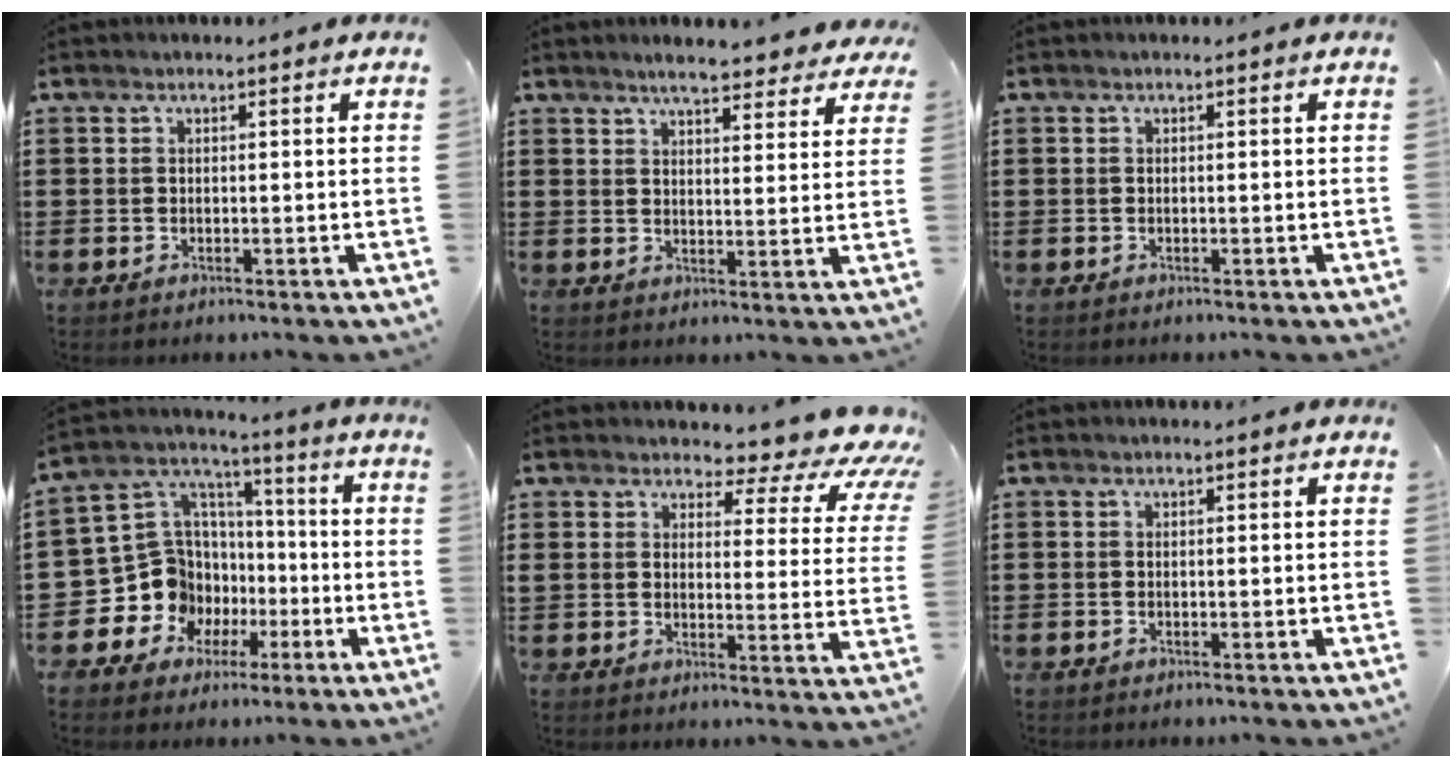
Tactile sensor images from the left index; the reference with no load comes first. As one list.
[{"total": 5.1, "force": [4.7, 0.4, 1.9], "torque": [-0.051, -0.012, 0.085]}, {"total": 0.0}, {"total": 11.5, "force": [-3.2, 10.8, 2.5], "torque": [-0.110, -0.010, -0.045]}, {"total": 4.9, "force": [3.7, 1.9, 2.7], "torque": [-0.055, -0.024, 0.054]}, {"total": 0.0}]